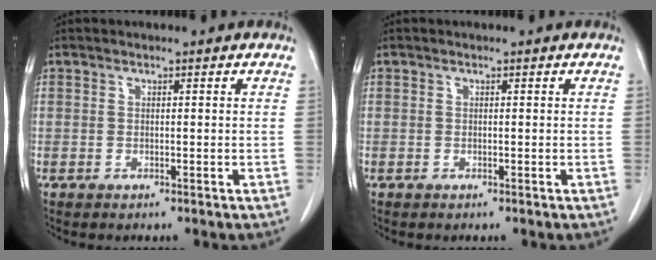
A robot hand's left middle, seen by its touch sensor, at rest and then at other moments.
{"total": 0.0}